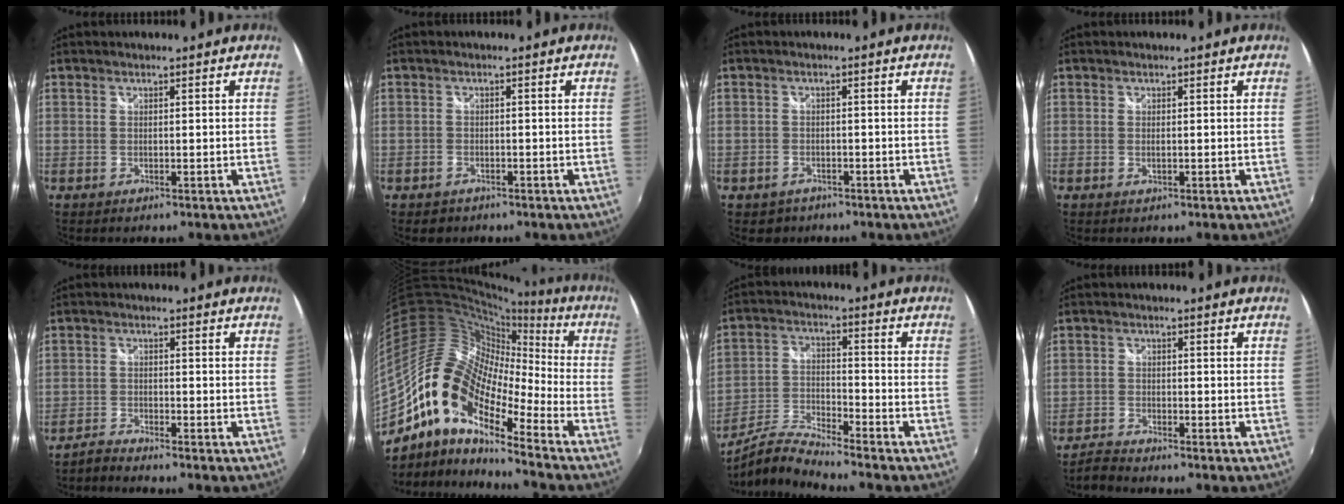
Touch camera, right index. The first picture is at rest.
{"total": 2.3, "force": [-1.4, 1.7, 0.5], "torque": [-0.017, -0.001, -0.022]}
{"total": 2.9, "force": [-1.8, 2.3, 0.5], "torque": [-0.020, -0.001, -0.027]}
{"total": 0.7, "force": [-0.1, 0.2, 0.7], "torque": [-0.014, 0.000, -0.003]}
{"total": 2.6, "force": [-2.5, -0.2, 0.3], "torque": [-0.019, -0.005, -0.057]}
{"total": 16.3, "force": [-8.8, 7.1, 11.9], "torque": [-0.191, -0.008, -0.185]}
{"total": 9.0, "force": [-8.0, -0.4, 4.0], "torque": [-0.081, -0.007, -0.163]}
{"total": 3.1, "force": [-3.0, 0.1, 0.5], "torque": [-0.024, -0.008, -0.066]}